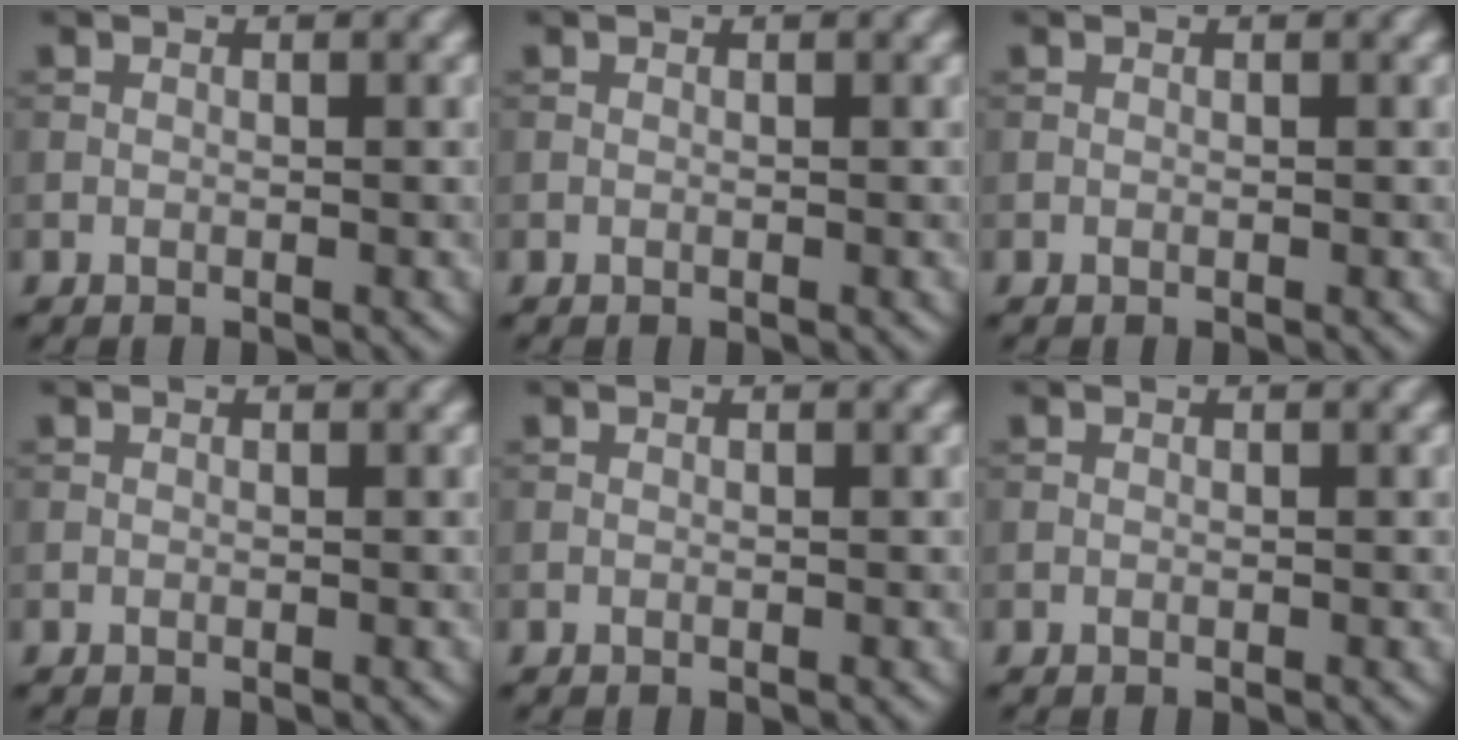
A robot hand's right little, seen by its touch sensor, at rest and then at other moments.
{"total": 0.0}
{"total": 0.0}
{"total": 0.0}
{"total": 0.0}
{"total": 0.0}